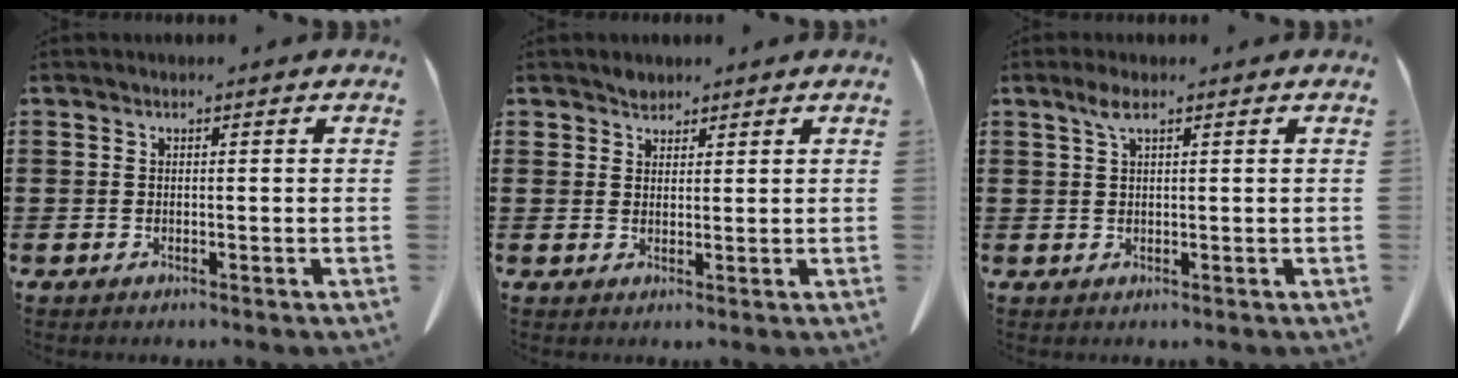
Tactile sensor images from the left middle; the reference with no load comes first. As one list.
[{"total": 1.9, "force": [1.6, 0.9, 0.1], "torque": [-0.006, 0.002, 0.033]}, {"total": 2.5, "force": [1.3, 0.6, 2.1], "torque": [-0.045, 0.005, 0.022]}]